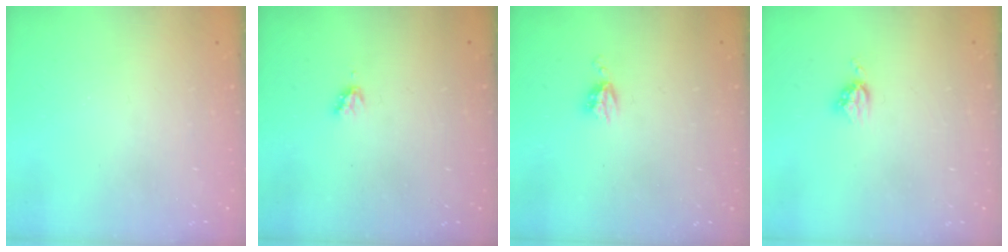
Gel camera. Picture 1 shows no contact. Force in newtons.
{"total": 3.2, "press": 3.2, "slide": 0.4}
{"total": 4.1, "press": 4.1, "slide": 0.6}
{"total": 4.0, "press": 4.0, "slide": 0.5}